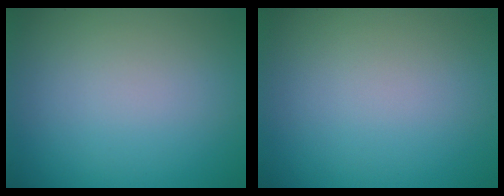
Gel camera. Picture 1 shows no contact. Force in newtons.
{"total": 0.0}